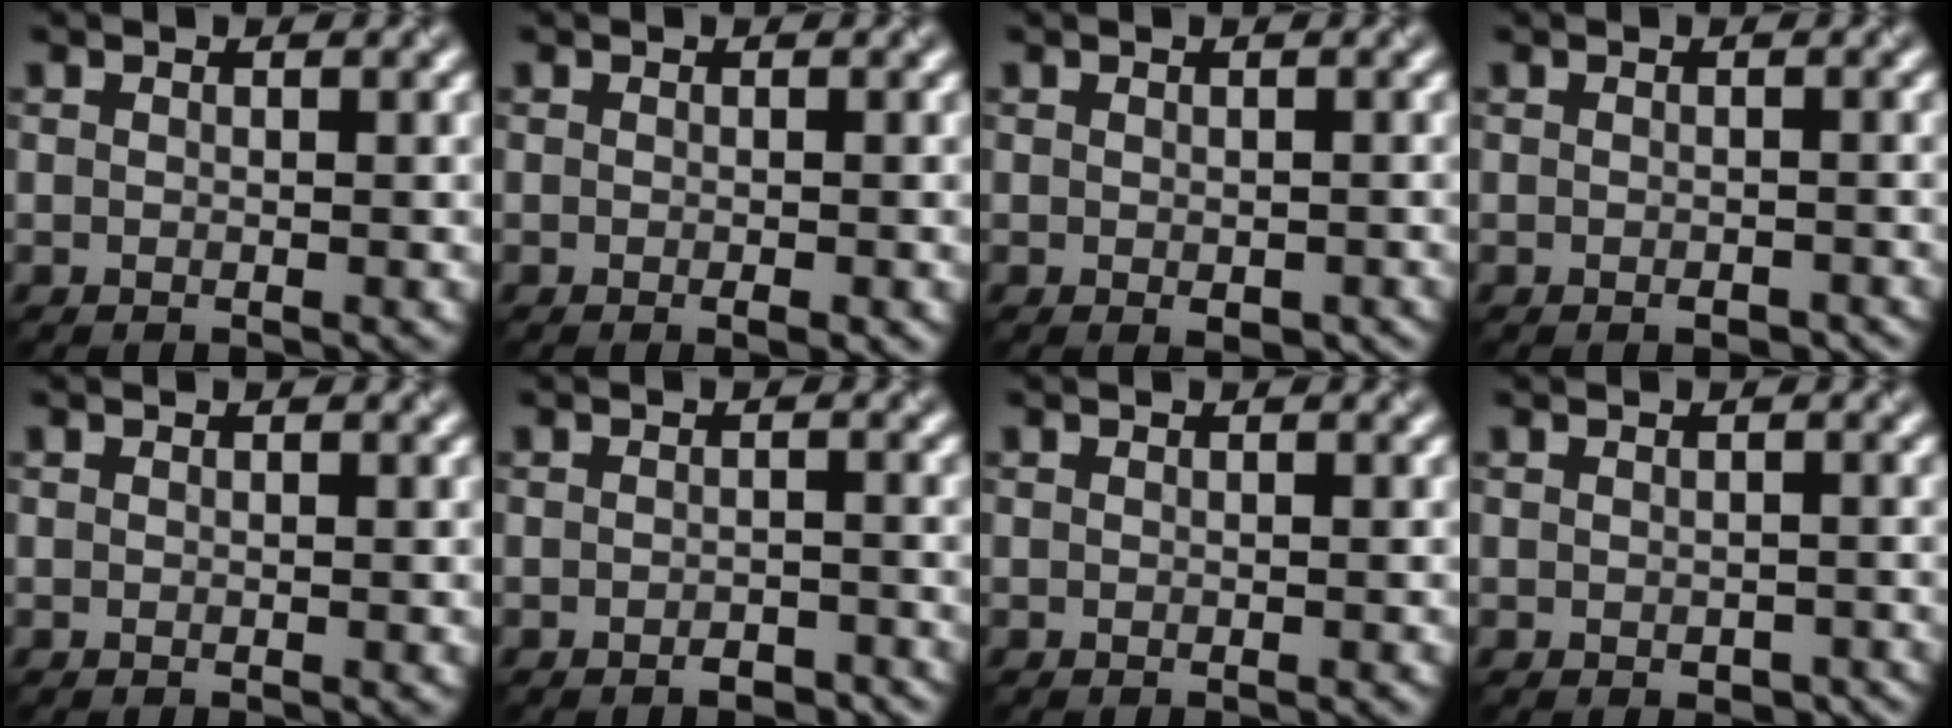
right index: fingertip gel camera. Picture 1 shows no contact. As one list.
[{"total": 1.0, "force": [-0.5, 0.1, 0.9], "torque": [-0.012, -0.004, -0.006]}, {"total": 1.5, "force": [-0.6, 0.7, 1.2], "torque": [-0.016, -0.007, -0.003]}, {"total": 1.1, "force": [-0.6, 0.5, 0.7], "torque": [-0.011, -0.004, -0.007]}, {"total": 0.0}, {"total": 1.8, "force": [-1.4, 0.7, 0.9], "torque": [-0.011, 0.002, -0.021]}, {"total": 0.0}, {"total": 1.5, "force": [-0.7, 1.0, 1.0], "torque": [-0.015, -0.009, -0.004]}]